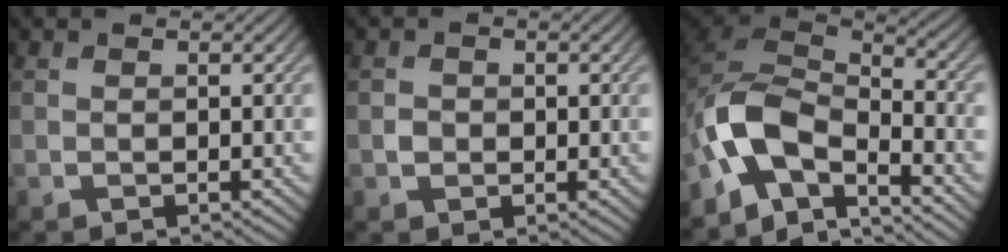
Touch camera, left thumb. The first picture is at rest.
{"total": 1.4, "force": [-0.1, 1.3, 0.4], "torque": [-0.006, -0.005, -0.005]}
{"total": 10.1, "force": [-5.8, 4.8, 6.7], "torque": [-0.133, -0.007, -0.135]}